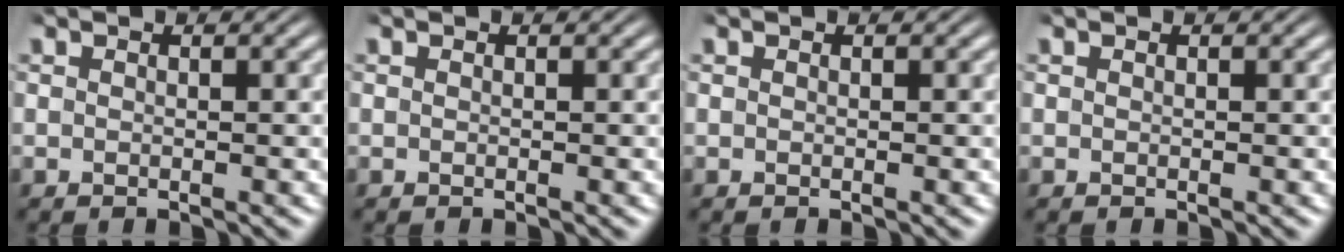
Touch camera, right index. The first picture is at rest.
{"total": 0.0}
{"total": 0.0}
{"total": 0.0}